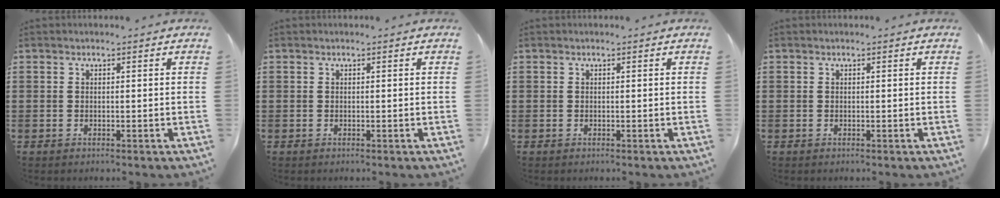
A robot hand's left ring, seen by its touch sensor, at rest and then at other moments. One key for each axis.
{"total": 0.0}
{"total": 0.0}
{"total": 0.0}